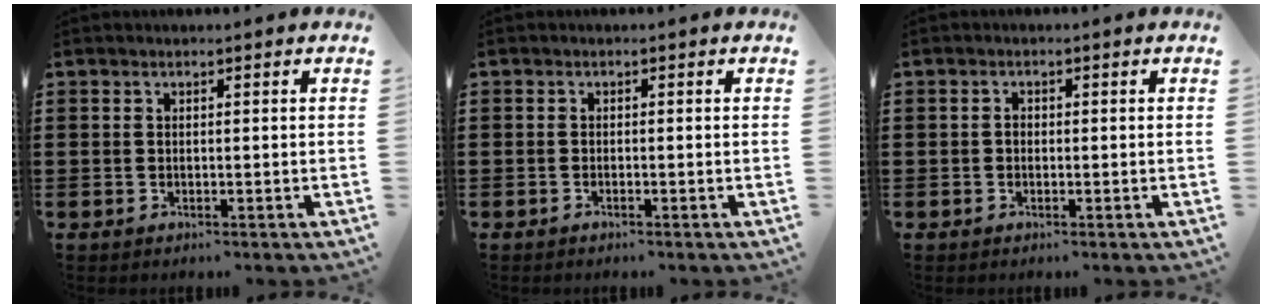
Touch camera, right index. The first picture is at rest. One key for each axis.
{"total": 0.6, "fx": -0.6, "fy": -0.2, "fz": 0.2, "tx": -0.006, "ty": -0.006, "tz": -0.010}
{"total": 0.8, "fx": -0.3, "fy": 0.5, "fz": 0.5, "tx": -0.012, "ty": -0.001, "tz": -0.006}